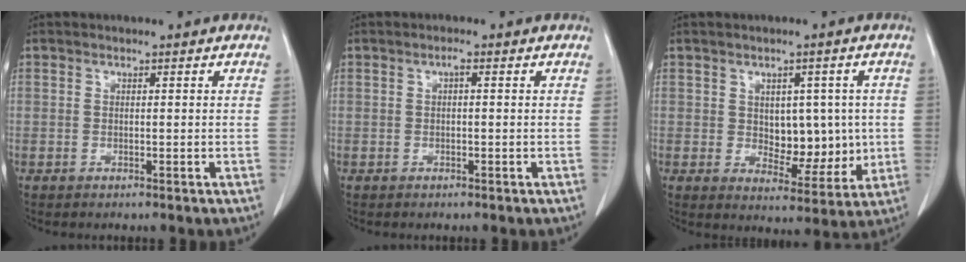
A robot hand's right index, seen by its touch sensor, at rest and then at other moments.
{"total": 0.9, "force": [0.2, 0.2, 0.8], "torque": [-0.015, 0.003, 0.002]}
{"total": 7.9, "force": [0.5, 4.8, 6.2], "torque": [-0.072, 0.004, 0.023]}